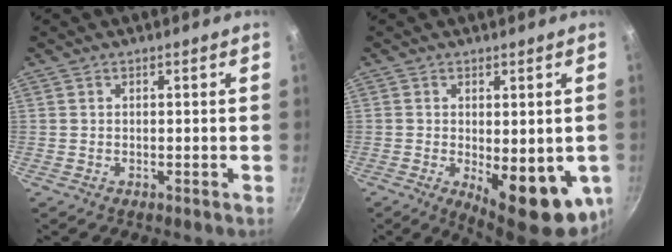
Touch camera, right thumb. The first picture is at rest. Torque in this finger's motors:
{"motor_torque": [0.08, 0.78, 0.04, 0.06, 0.26]}